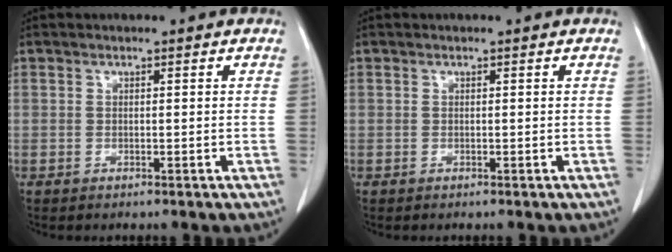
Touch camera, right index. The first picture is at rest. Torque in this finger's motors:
{"motor_torque": [0.00, 0.00, 0.00, 0.00]}